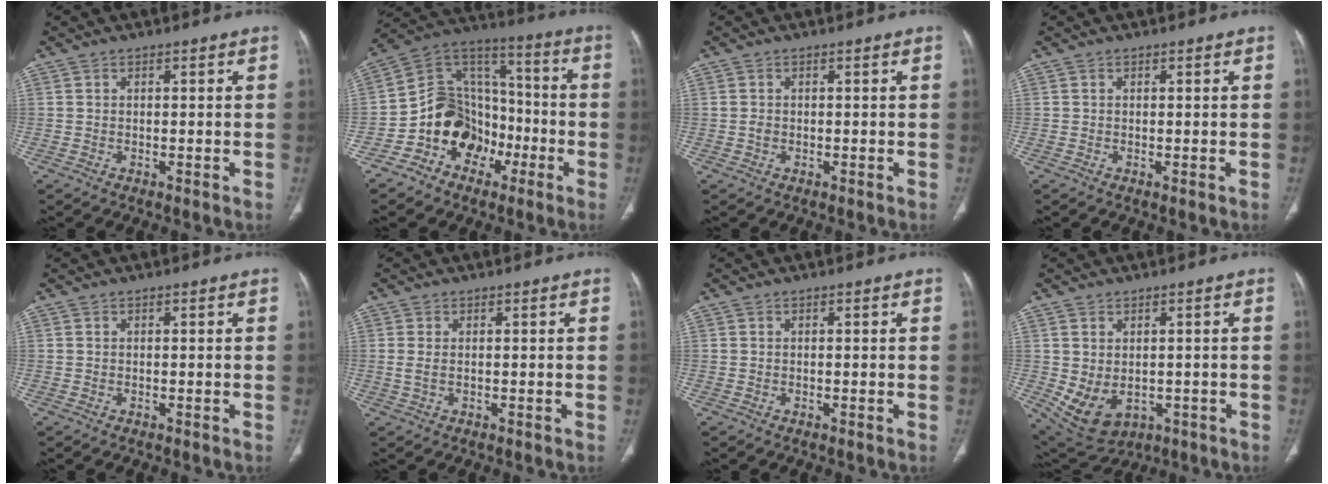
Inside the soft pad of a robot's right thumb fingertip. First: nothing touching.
{"total": 15.6, "force": [-6.5, 12.2, 7.3], "torque": [-0.075, 0.089, -0.120]}
{"total": 0.9, "force": [-0.1, 0.7, 0.5], "torque": [-0.008, 0.002, -0.002]}
{"total": 0.0}
{"total": 0.0}
{"total": 1.7, "force": [0.1, 0.8, 1.4], "torque": [-0.040, 0.002, 0.007]}
{"total": 0.0}
{"total": 9.3, "force": [-1.6, 6.6, 6.3], "torque": [-0.105, 0.001, 0.003]}